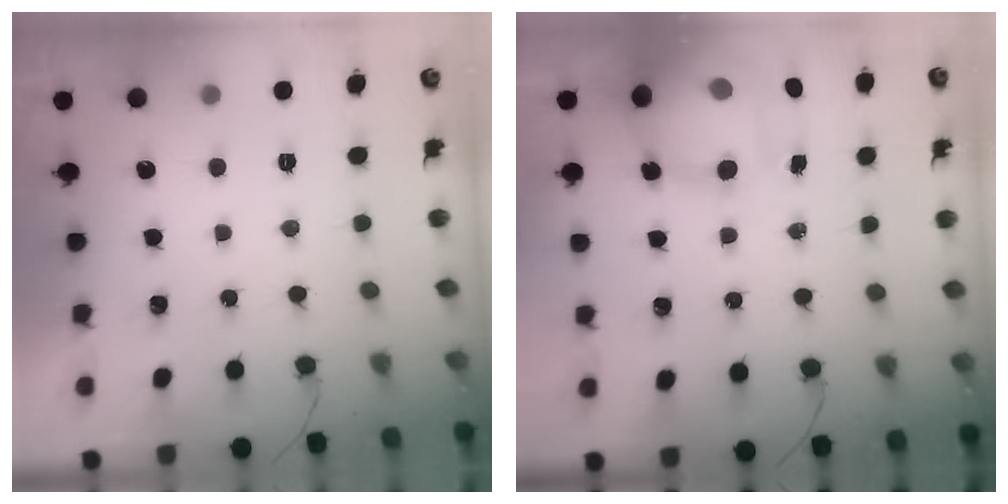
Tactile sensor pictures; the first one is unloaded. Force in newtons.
{"total": 15.4, "press": 14.8, "slide": 4.4}